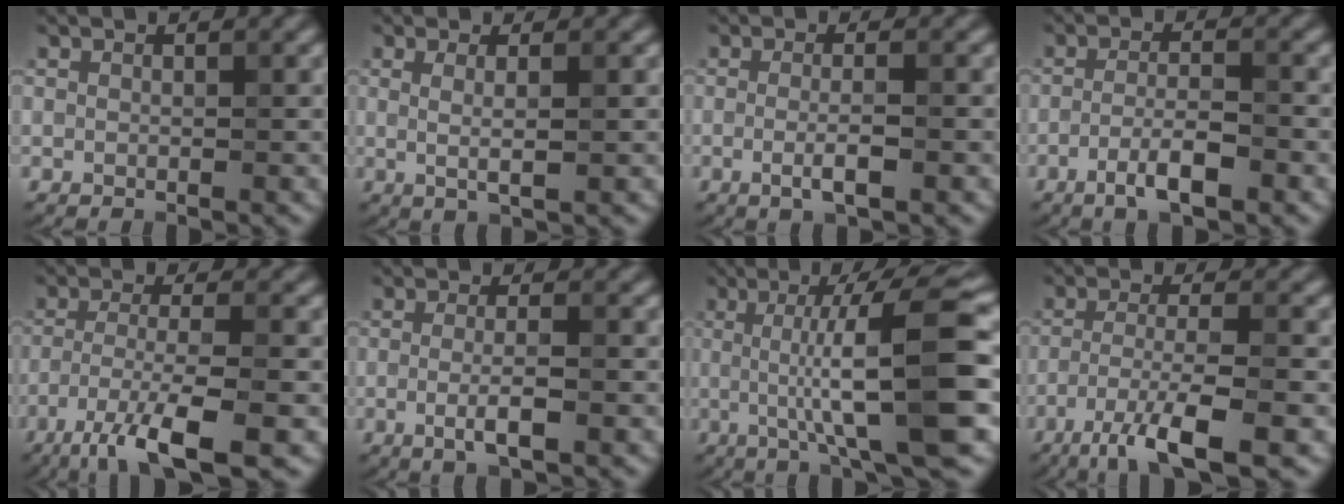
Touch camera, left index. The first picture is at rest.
{"total": 2.6, "force": [0.4, 0.7, 2.4], "torque": [-0.040, -0.002, 0.004]}
{"total": 2.8, "force": [-0.6, 0.5, 2.6], "torque": [-0.047, -0.003, -0.013]}
{"total": 3.8, "force": [-2.0, 0.8, 3.2], "torque": [-0.060, 0.007, -0.040]}
{"total": 7.5, "force": [-4.5, 1.2, 5.9], "torque": [-0.099, -0.002, -0.086]}
{"total": 3.1, "force": [-0.8, 0.5, 3.0], "torque": [-0.055, -0.004, -0.016]}
{"total": 11.3, "force": [-0.2, 2.1, 11.1], "torque": [-0.143, 0.007, -0.006]}
{"total": 6.8, "force": [-4.0, 1.0, 5.4], "torque": [-0.092, 0.000, -0.076]}